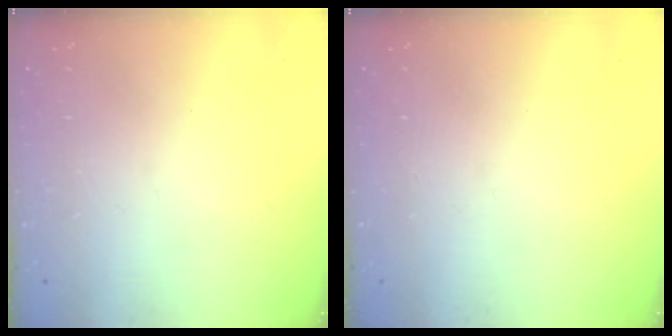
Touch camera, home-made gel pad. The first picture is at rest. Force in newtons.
{"total": 0.0}